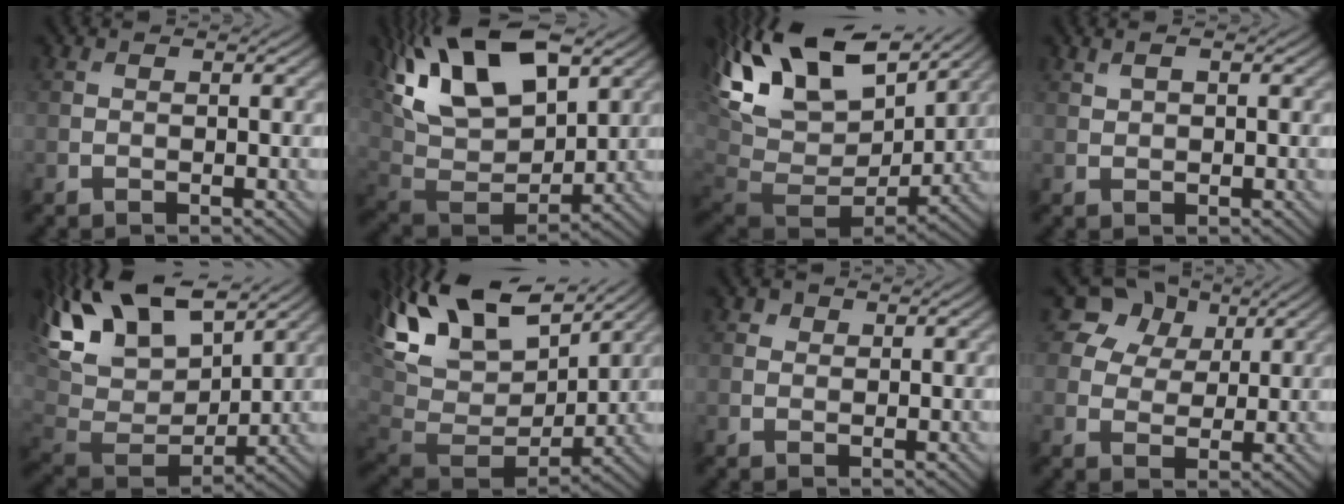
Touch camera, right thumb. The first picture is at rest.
{"total": 19.3, "force": [10.0, 9.8, 13.3], "torque": [-0.283, 0.048, 0.167]}
{"total": 19.8, "force": [8.2, 11.2, 14.1], "torque": [-0.267, 0.017, 0.169]}
{"total": 1.6, "force": [0.9, 0.7, 1.2], "torque": [-0.028, 0.003, 0.020]}
{"total": 16.6, "force": [9.4, 8.7, 10.5], "torque": [-0.252, 0.022, 0.174]}
{"total": 17.6, "force": [8.8, 9.9, 11.7], "torque": [-0.261, 0.014, 0.171]}
{"total": 1.1, "force": [0.6, 0.9, 0.3], "torque": [-0.001, 0.000, 0.008]}
{"total": 9.2, "force": [5.3, 6.7, 3.7], "torque": [-0.104, 0.012, 0.095]}